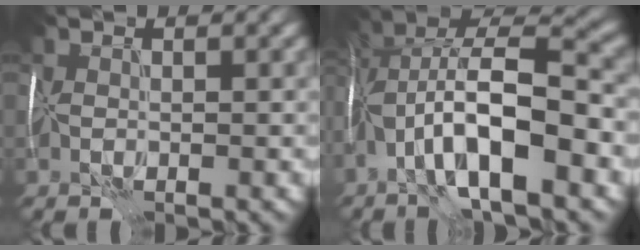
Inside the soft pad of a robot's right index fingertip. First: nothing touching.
{"total": 11.5, "force": [-4.2, 3.8, 10.0], "torque": [-0.181, 0.015, -0.078]}